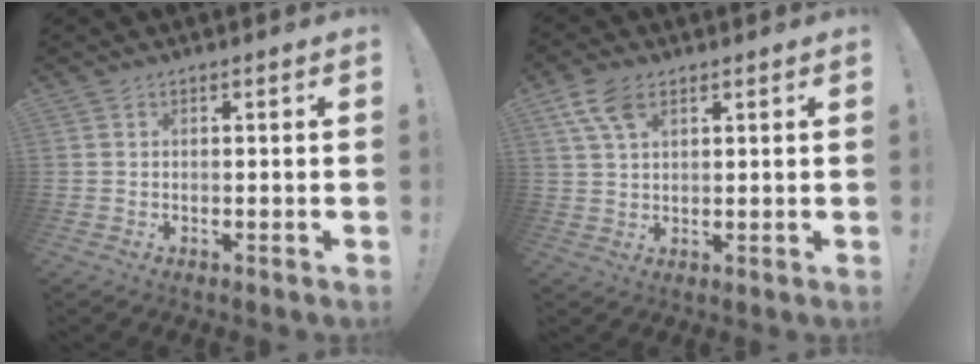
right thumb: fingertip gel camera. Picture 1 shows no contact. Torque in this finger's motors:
{"motor_torque": [0.02, 0.02, 0.13, -0.05, 0.05]}